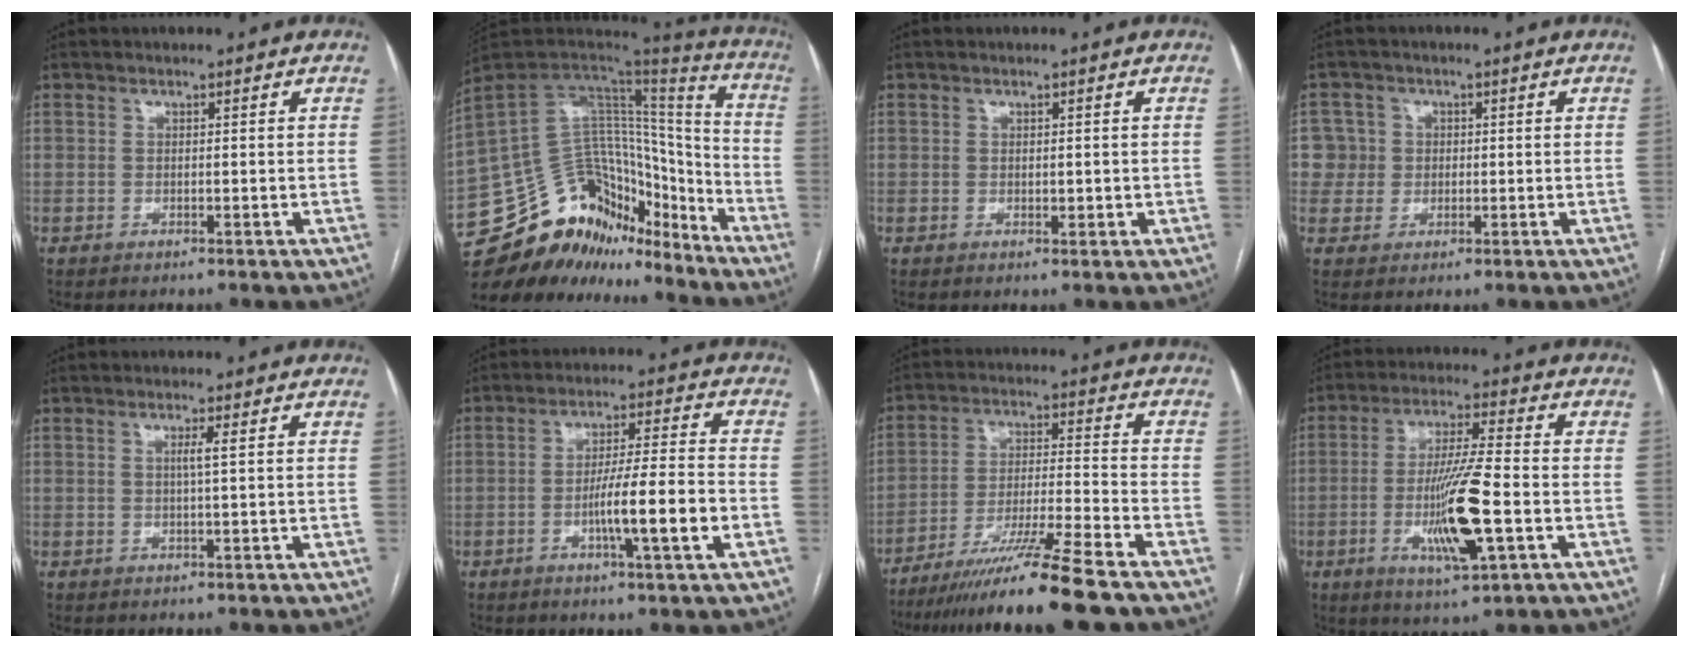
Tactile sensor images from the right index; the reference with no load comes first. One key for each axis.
{"total": 23.8, "fx": -18.8, "fy": 11.7, "fz": 8.8, "tx": -0.186, "ty": 0.054, "tz": -0.297}
{"total": 1.4, "fx": 0.0, "fy": 0.9, "fz": 1.1, "tx": -0.016, "ty": -0.001, "tz": 0.003}
{"total": 5.2, "fx": 0.6, "fy": 5.1, "fz": -0.1, "tx": 0.014, "ty": 0.018, "tz": 0.013}
{"total": 1.4, "fx": 0.3, "fy": -0.4, "fz": 1.3, "tx": -0.026, "ty": 0.000, "tz": 0.005}
{"total": 10.0, "fx": -3.0, "fy": -0.1, "fz": 9.6, "tx": -0.160, "ty": 0.001, "tz": -0.052}
{"total": 14.6, "fx": -11.7, "fy": -2.0, "fz": 8.6, "tx": -0.143, "ty": -0.027, "tz": -0.195}
{"total": 12.6, "fx": -3.3, "fy": 1.0, "fz": 12.1, "tx": -0.231, "ty": -0.013, "tz": -0.059}